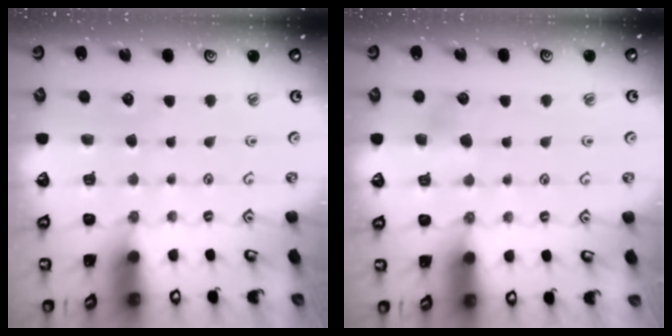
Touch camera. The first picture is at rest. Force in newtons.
{"total": 5.6, "press": 5.6, "slide": 0.4}